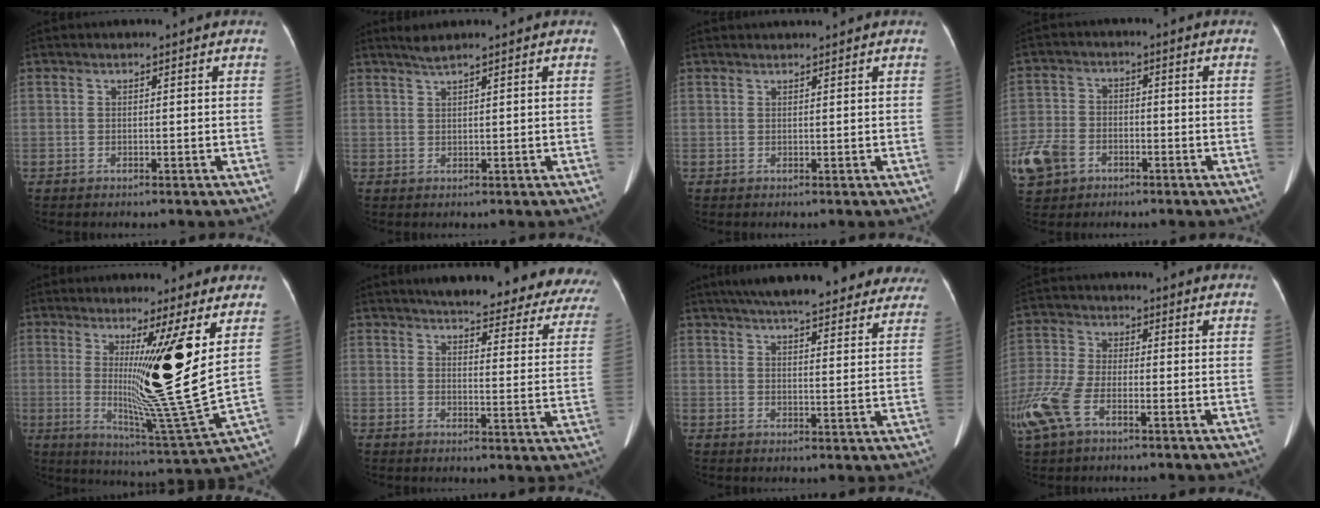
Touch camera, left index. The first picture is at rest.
{"total": 1.8, "force": [1.4, -0.4, 1.0], "torque": [-0.023, 0.009, 0.033]}
{"total": 1.4, "force": [1.4, -0.2, 0.2], "torque": [-0.003, 0.015, 0.029]}
{"total": 9.6, "force": [-4.8, 6.8, 4.7], "torque": [-0.128, 0.006, -0.084]}
{"total": 14.5, "force": [3.3, -1.5, 14.1], "torque": [-0.238, -0.038, 0.058]}
{"total": 27.0, "force": [24.5, 5.5, 10.1], "torque": [-0.119, -0.070, 0.266]}
{"total": 26.3, "force": [22.6, 5.5, 12.3], "torque": [-0.190, 0.005, 0.273]}
{"total": 10.4, "force": [-4.8, 5.0, 7.7], "torque": [-0.198, -0.003, -0.093]}